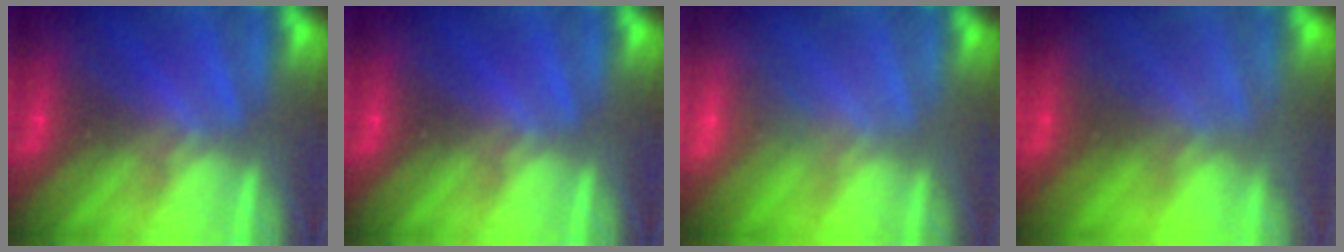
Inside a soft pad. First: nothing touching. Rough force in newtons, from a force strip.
{"total": 0.0}
{"total": 2.9}
{"total": 8.8}